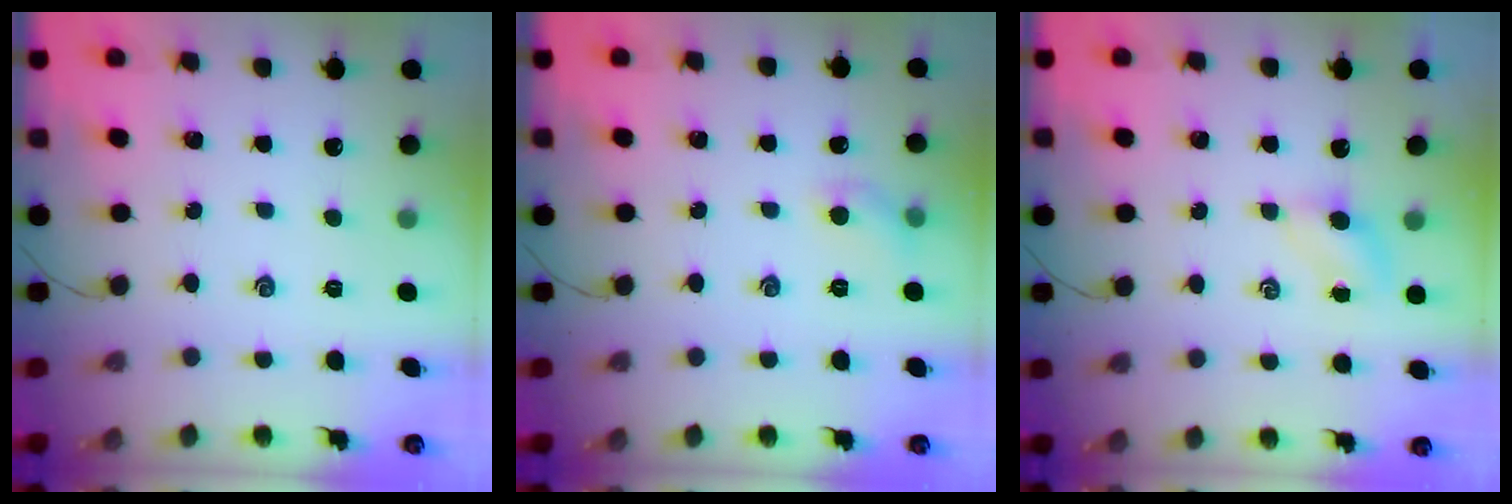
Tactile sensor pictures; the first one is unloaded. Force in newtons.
{"total": 5.3, "press": 5.2, "slide": 1.0}
{"total": 4.0, "press": 3.8, "slide": 1.0}